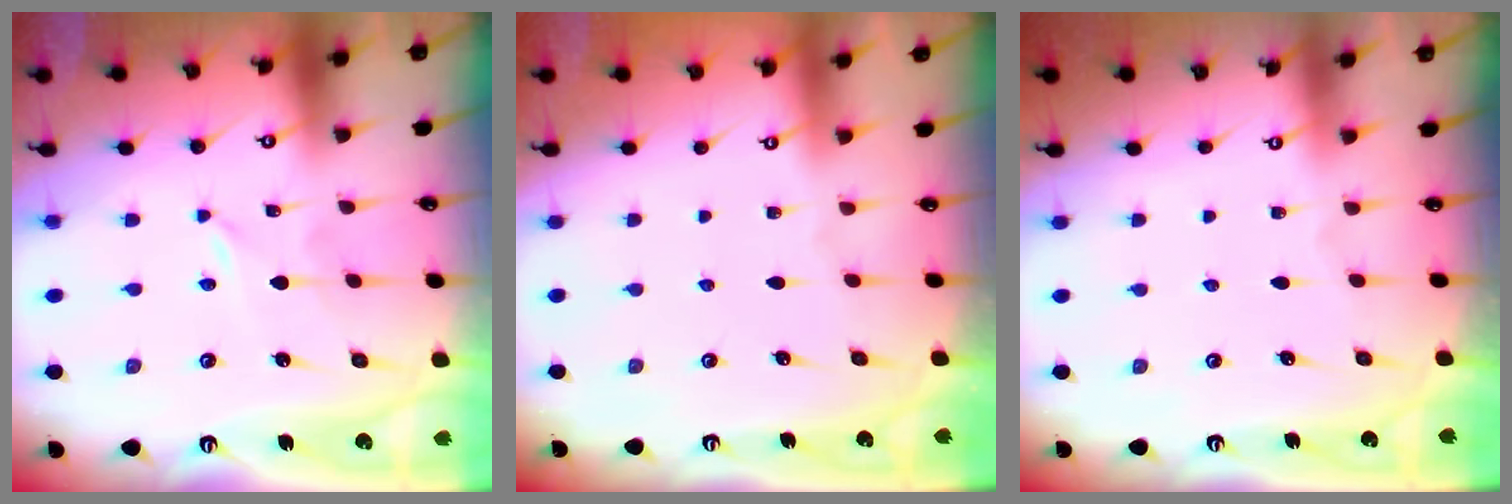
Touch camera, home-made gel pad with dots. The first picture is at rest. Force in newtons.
{"total": 0.0}
{"total": 0.0}